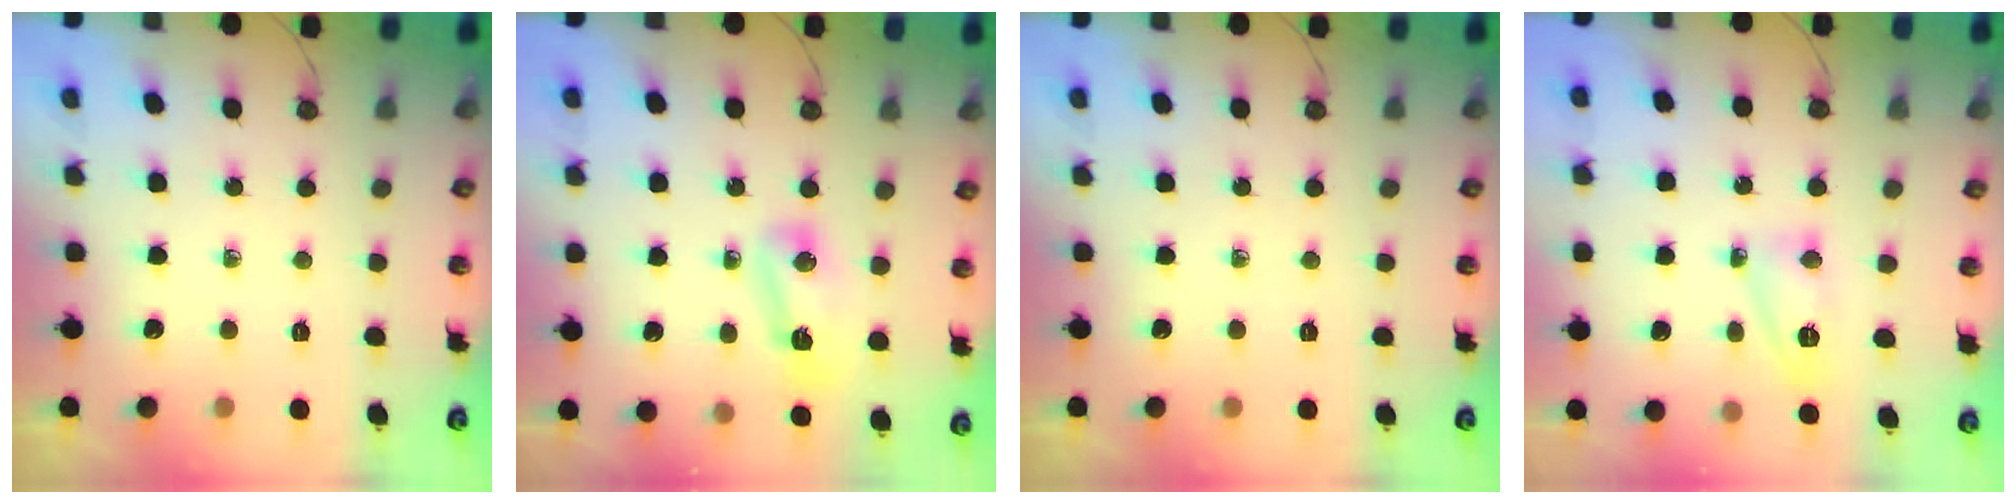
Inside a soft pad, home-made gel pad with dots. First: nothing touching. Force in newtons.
{"total": 5.9, "press": 5.8, "slide": 0.9}
{"total": 0.0}
{"total": 8.5, "press": 8.4, "slide": 0.9}